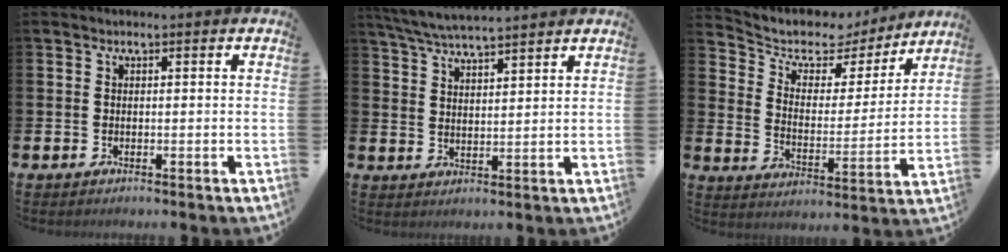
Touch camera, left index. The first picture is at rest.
{"total": 5.7, "force": [5.5, 0.2, 1.4], "torque": [-0.049, -0.020, 0.100]}
{"total": 7.0, "force": [5.8, 3.3, 1.9], "torque": [-0.069, -0.040, 0.097]}